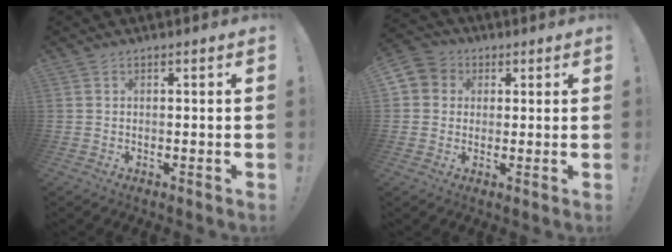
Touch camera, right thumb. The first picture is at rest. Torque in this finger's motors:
{"motor_torque": [0.14, 0.69, 0.02, 0.08, 0.06]}